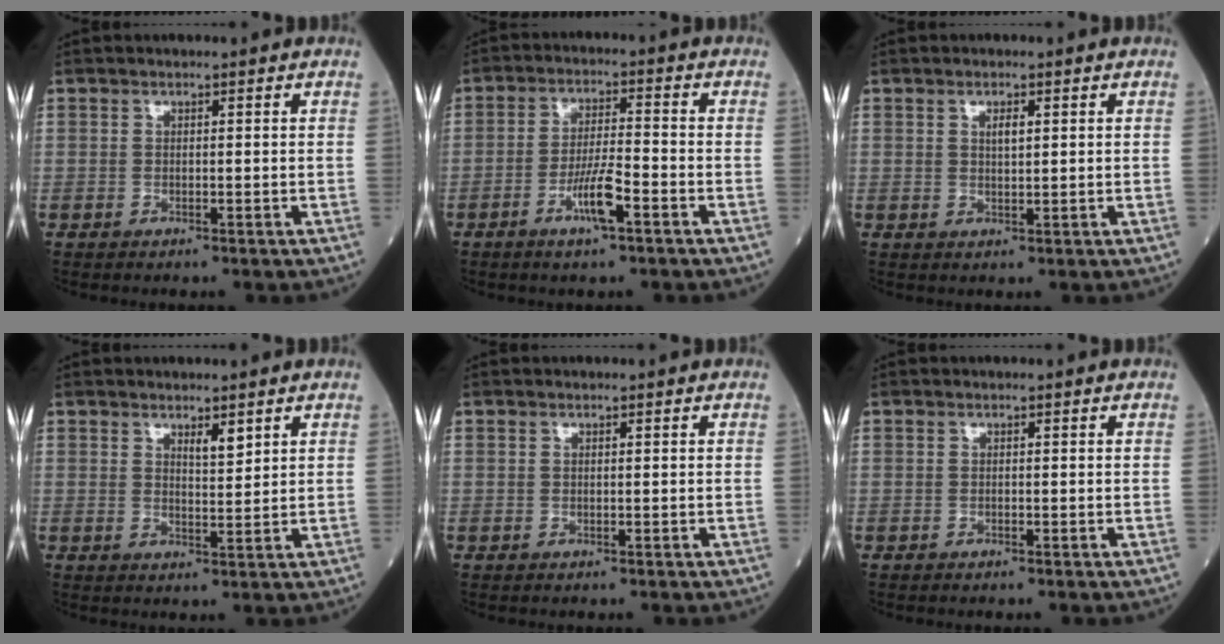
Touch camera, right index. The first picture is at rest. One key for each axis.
{"total": 6.0, "fx": -3.0, "fy": 0.6, "fz": 5.2, "tx": -0.102, "ty": -0.002, "tz": -0.055}
{"total": 1.7, "fx": 0.6, "fy": 0.5, "fz": 1.4, "tx": -0.023, "ty": -0.001, "tz": 0.011}
{"total": 2.4, "fx": 1.7, "fy": 0.6, "fz": 1.7, "tx": -0.030, "ty": -0.005, "tz": 0.030}
{"total": 0.0}
{"total": 0.0}